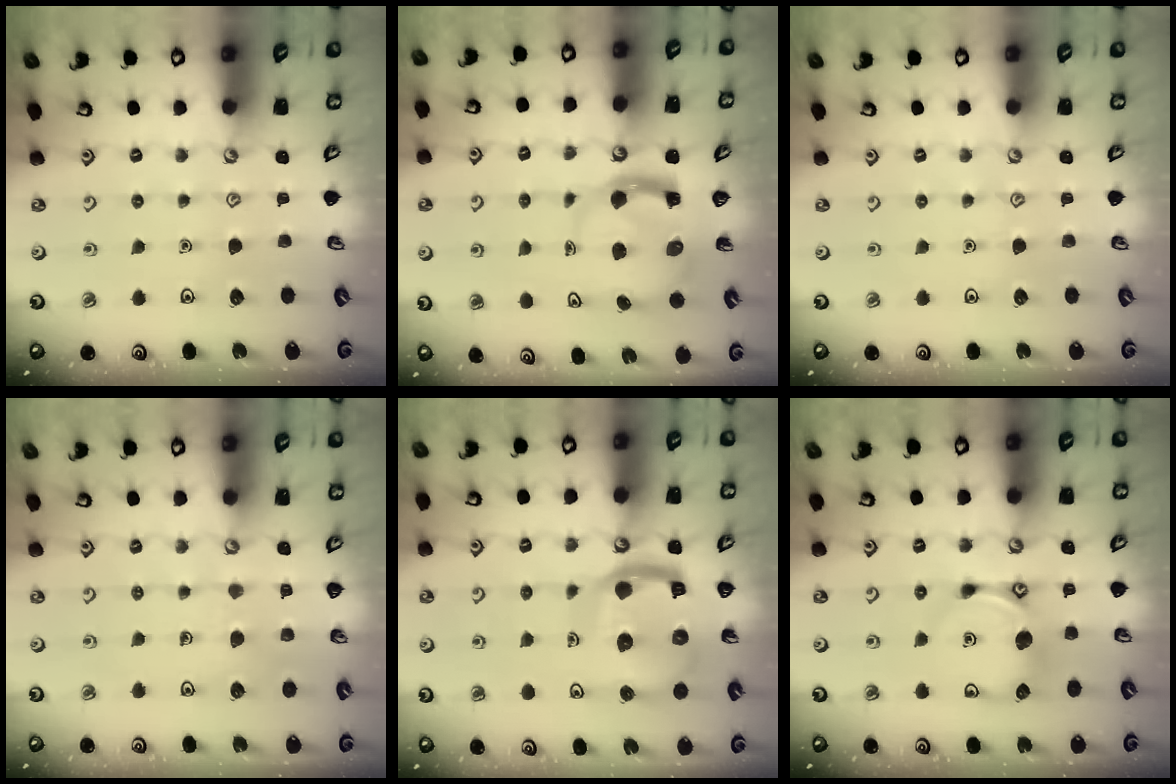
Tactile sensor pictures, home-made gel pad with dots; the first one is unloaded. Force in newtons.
{"total": 3.8, "press": 3.7, "slide": 0.5}
{"total": 0.0}
{"total": 5.8, "press": 5.7, "slide": 0.4}
{"total": 15.3, "press": 15.2, "slide": 1.8}
{"total": 9.1, "press": 9.1, "slide": 0.4}